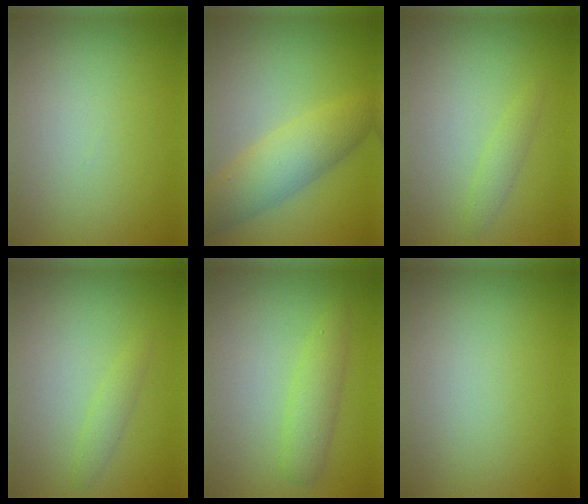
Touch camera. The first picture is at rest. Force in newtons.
{"total": 5.1, "press": 5.1, "slide": 0.1}
{"total": 1.2, "press": 1.2, "slide": 0.1}
{"total": 1.2, "press": 1.2, "slide": 0.1}
{"total": 2.4, "press": 2.4, "slide": 0.1}
{"total": 0.0}